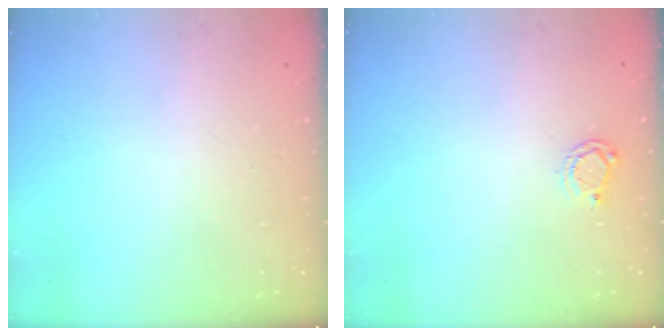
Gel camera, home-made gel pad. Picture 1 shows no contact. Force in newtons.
{"total": 4.3, "press": 4.2, "slide": 0.6}